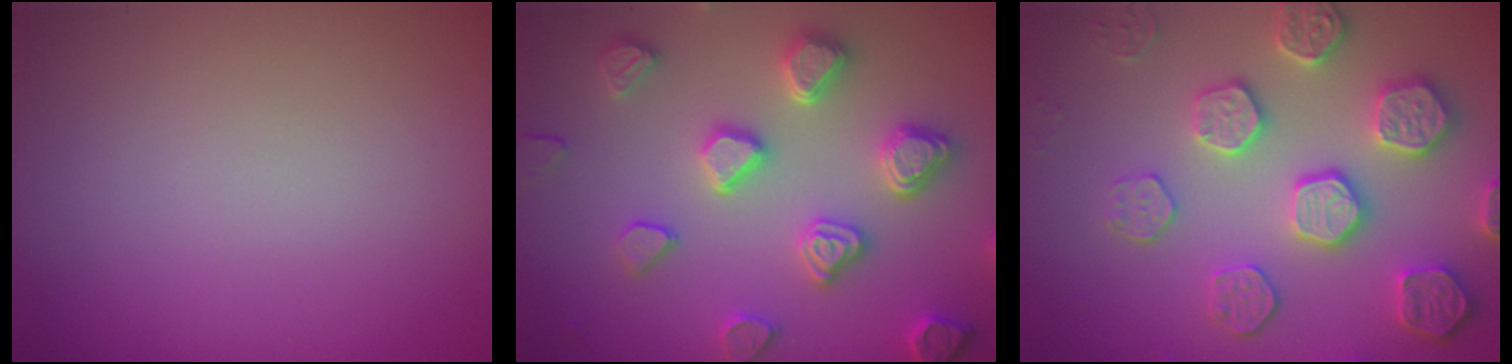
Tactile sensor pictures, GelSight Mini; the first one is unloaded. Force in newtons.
{"total": 4.6, "press": 4.5, "slide": 1.0}
{"total": 5.6, "press": 5.1, "slide": 2.2}